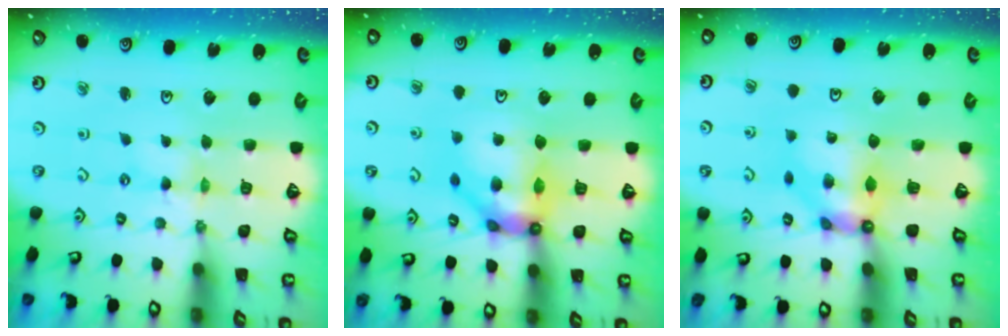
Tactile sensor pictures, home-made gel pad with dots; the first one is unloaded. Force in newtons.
{"total": 12.8, "press": 12.6, "slide": 2.2}
{"total": 6.5, "press": 6.5, "slide": 0.2}